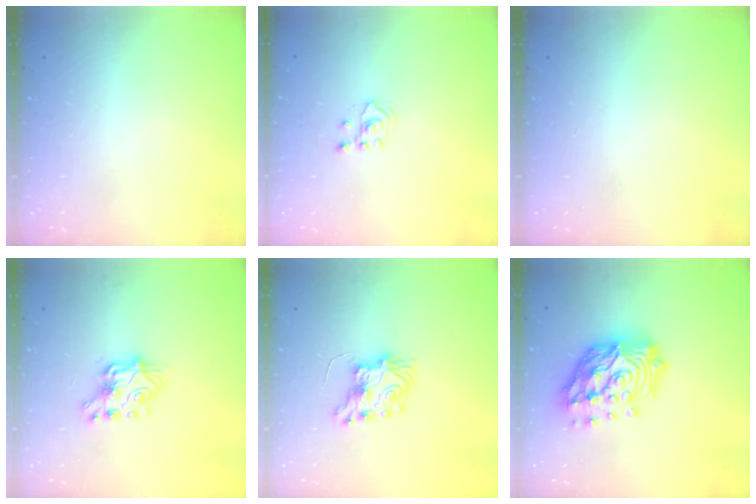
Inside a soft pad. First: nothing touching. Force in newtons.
{"total": 3.2, "press": 3.1, "slide": 1.0}
{"total": 0.0}
{"total": 7.4, "press": 7.3, "slide": 0.8}
{"total": 7.8, "press": 7.7, "slide": 0.4}
{"total": 22.0, "press": 21.7, "slide": 3.4}